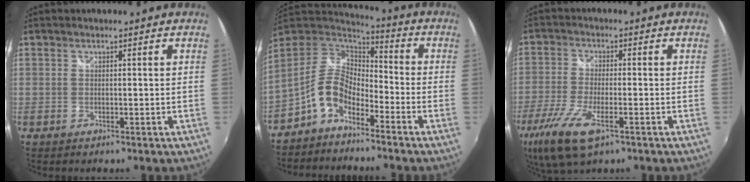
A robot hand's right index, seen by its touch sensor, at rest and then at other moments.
{"total": 9.3, "force": [-5.5, 4.9, 5.8], "torque": [-0.120, 0.024, -0.113]}
{"total": 11.8, "force": [-6.5, 3.9, 9.1], "torque": [-0.205, -0.035, -0.126]}